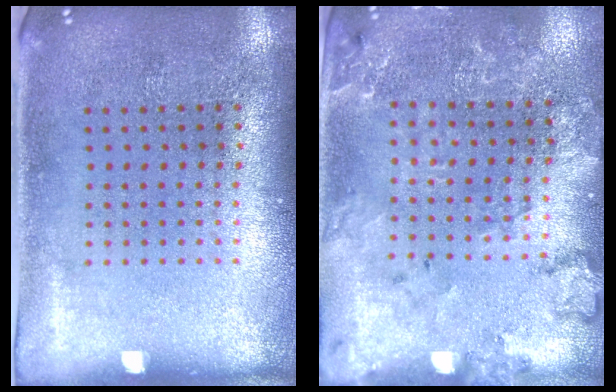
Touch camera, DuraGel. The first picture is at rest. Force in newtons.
{"total": 1.9, "press": 1.9, "slide": 0.2}